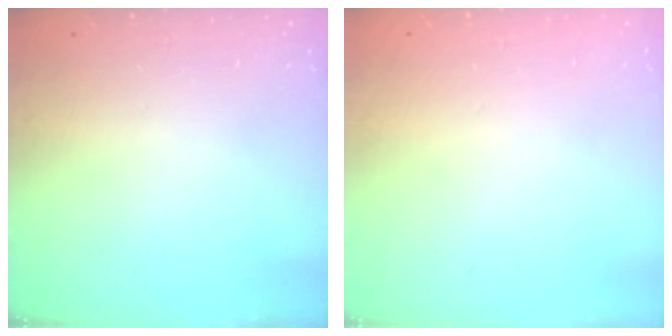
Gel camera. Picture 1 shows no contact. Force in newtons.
{"total": 0.0}